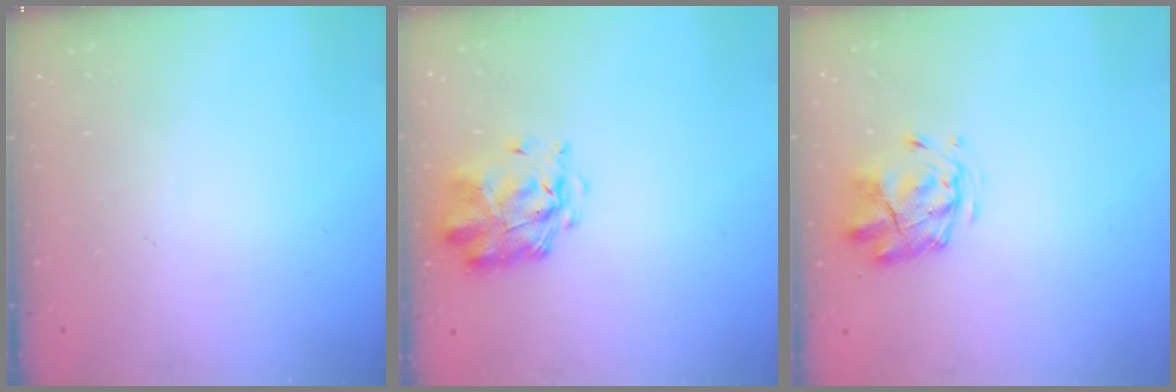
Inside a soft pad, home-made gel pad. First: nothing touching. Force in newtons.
{"total": 3.0, "press": 2.9, "slide": 0.7}
{"total": 2.7, "press": 2.4, "slide": 1.2}